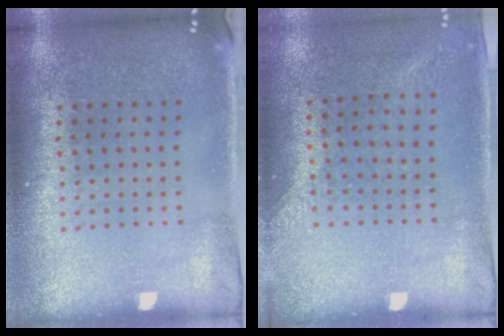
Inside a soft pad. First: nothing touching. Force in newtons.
{"total": 1.3, "press": 1.0, "slide": 0.7}